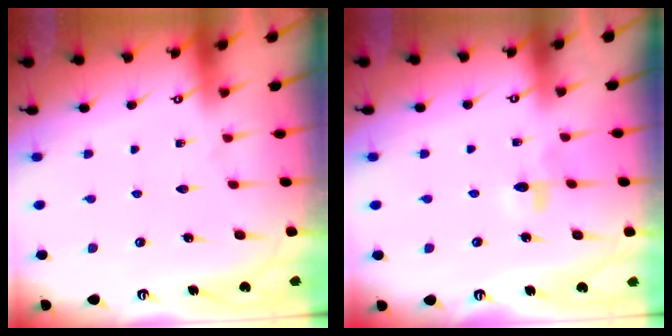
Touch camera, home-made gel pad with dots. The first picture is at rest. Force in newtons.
{"total": 3.3, "press": 3.3, "slide": 0.6}